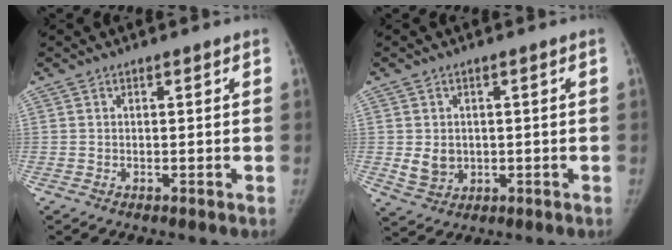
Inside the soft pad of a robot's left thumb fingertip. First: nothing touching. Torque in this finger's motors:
{"motor_torque": [2.46, 2.55, -0.15, -0.07, 0.20]}